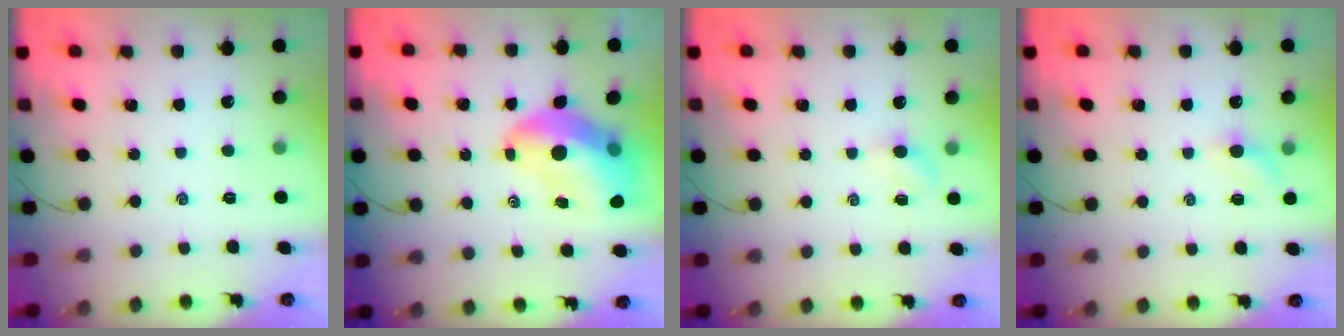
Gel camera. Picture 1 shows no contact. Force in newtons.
{"total": 13.9, "press": 13.4, "slide": 3.7}
{"total": 3.5, "press": 3.3, "slide": 1.1}
{"total": 3.9, "press": 3.8, "slide": 1.2}